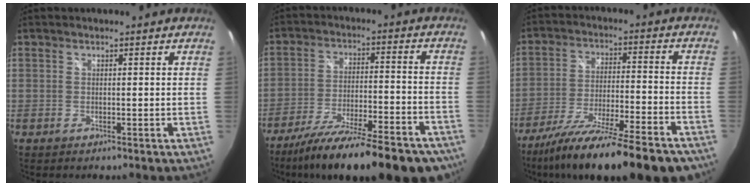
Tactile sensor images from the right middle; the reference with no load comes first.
{"total": 23.5, "force": [-18.9, 4.5, 13.3], "torque": [-0.221, -0.053, -0.273]}
{"total": 21.6, "force": [-17.4, 2.1, 12.6], "torque": [-0.220, -0.054, -0.270]}